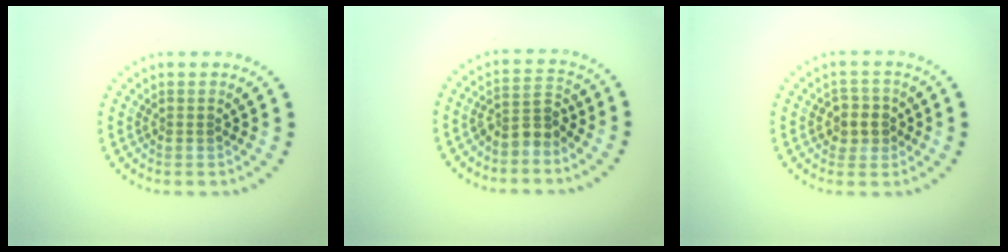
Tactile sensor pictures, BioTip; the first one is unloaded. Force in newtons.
{"total": 2.8, "press": 2.4, "slide": 1.4}
{"total": 2.4, "press": 2.2, "slide": 0.7}